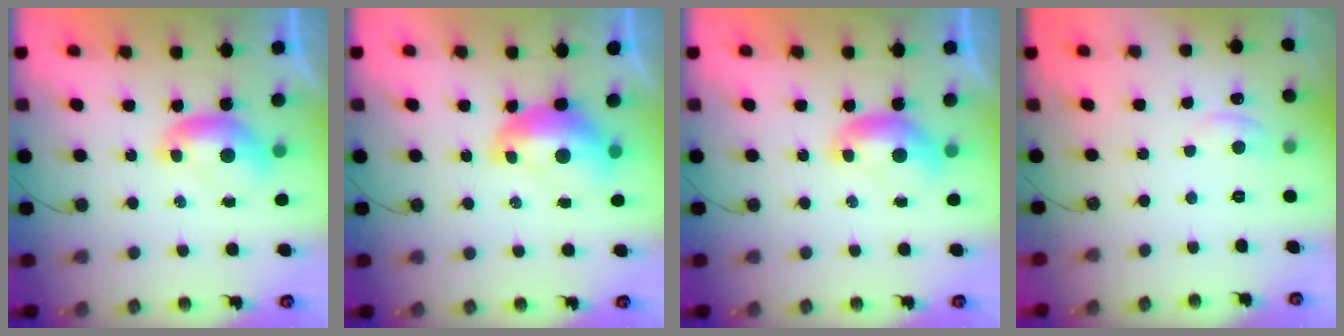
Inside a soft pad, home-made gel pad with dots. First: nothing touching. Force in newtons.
{"total": 2.6, "press": 2.5, "slide": 0.7}
{"total": 0.0}
{"total": 0.9, "press": 0.3, "slide": 0.8}